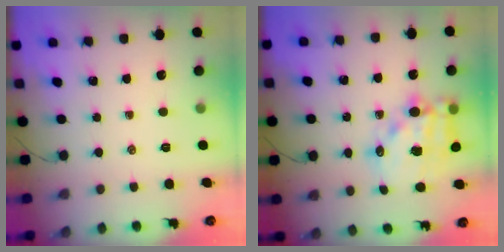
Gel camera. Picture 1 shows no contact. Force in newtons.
{"total": 15.4, "press": 15.0, "slide": 3.2}